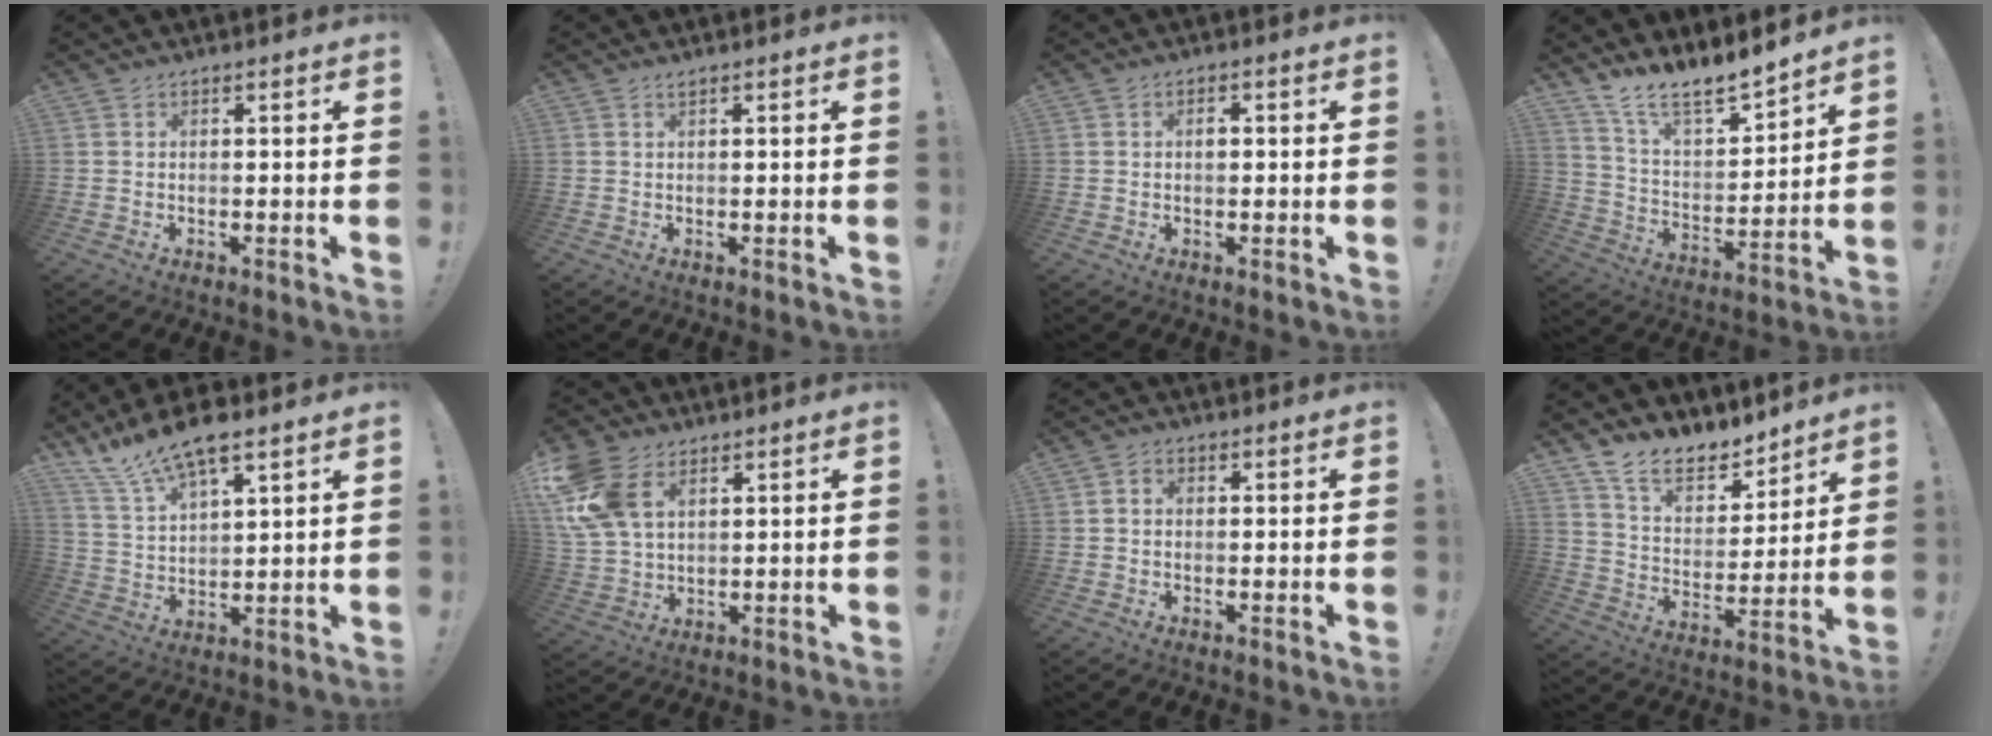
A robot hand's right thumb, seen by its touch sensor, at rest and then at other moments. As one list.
[{"total": 0.9, "force": [0.8, 0.1, 0.3], "torque": [-0.008, 0.000, 0.016]}, {"total": 1.6, "force": [0.3, 1.1, 1.2], "torque": [-0.010, 0.000, 0.000]}, {"total": 12.4, "force": [11.7, 2.1, 3.3], "torque": [-0.071, -0.109, 0.210]}, {"total": 12.8, "force": [10.2, 3.6, 6.8], "torque": [-0.136, -0.060, 0.186]}, {"total": 14.8, "force": [5.9, 9.9, 9.3], "torque": [-0.197, -0.010, 0.118]}, {"total": 1.8, "force": [-0.4, 1.5, 1.1], "torque": [-0.026, 0.009, -0.005]}, {"total": 12.3, "force": [10.4, 5.2, 4.1], "torque": [-0.081, -0.080, 0.196]}]